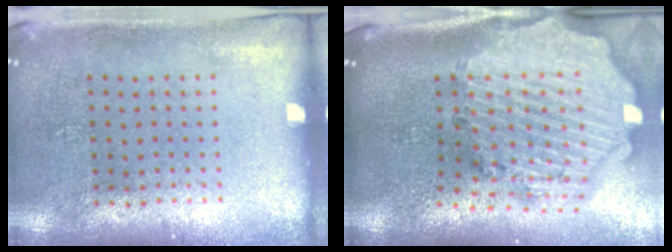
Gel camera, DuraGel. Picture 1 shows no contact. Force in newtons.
{"total": 4.0, "press": 3.3, "slide": 2.3}